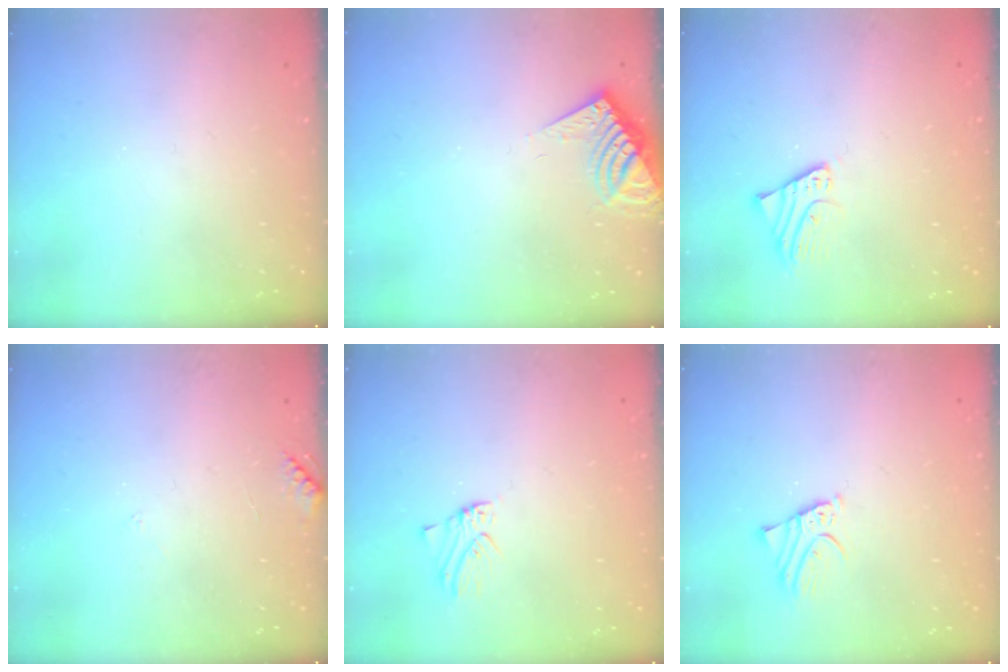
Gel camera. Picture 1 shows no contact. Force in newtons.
{"total": 8.5, "press": 8.5, "slide": 0.7}
{"total": 2.6, "press": 2.6, "slide": 0.2}
{"total": 5.5, "press": 5.5, "slide": 0.7}
{"total": 0.0}
{"total": 2.2, "press": 2.2, "slide": 0.1}